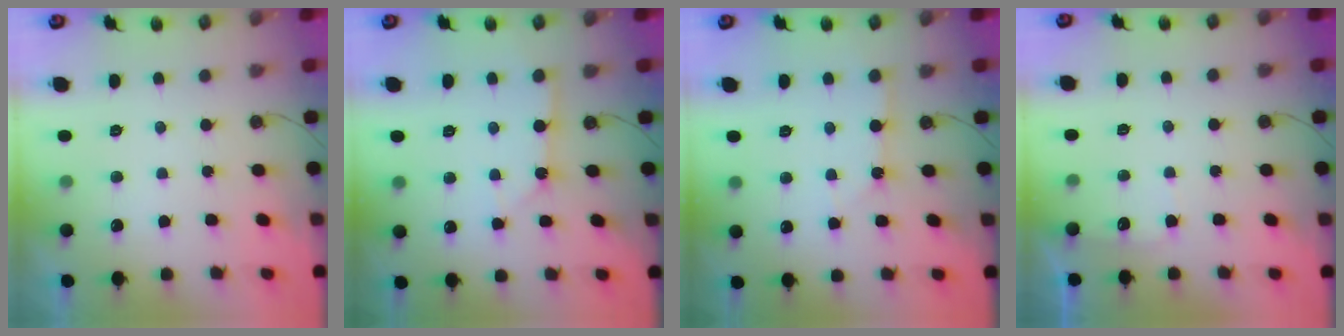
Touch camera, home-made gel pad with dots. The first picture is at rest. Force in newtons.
{"total": 4.0, "press": 4.0, "slide": 0.4}
{"total": 2.0, "press": 2.0, "slide": 0.3}
{"total": 3.0, "press": 3.0, "slide": 0.4}